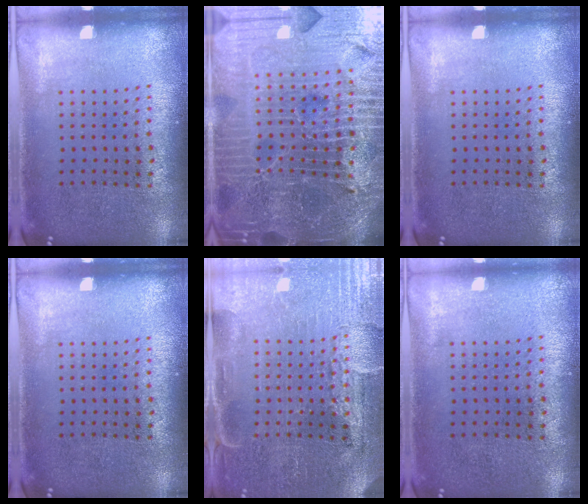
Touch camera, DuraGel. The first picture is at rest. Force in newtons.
{"total": 7.3, "press": 6.3, "slide": 3.7}
{"total": 0.0}
{"total": 0.0}
{"total": 4.0, "press": 3.8, "slide": 1.4}
{"total": 0.0}